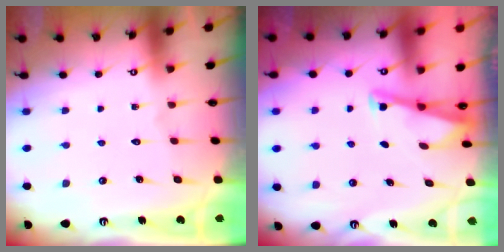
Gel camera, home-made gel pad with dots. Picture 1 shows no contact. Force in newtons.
{"total": 2.9, "press": 2.9, "slide": 0.3}